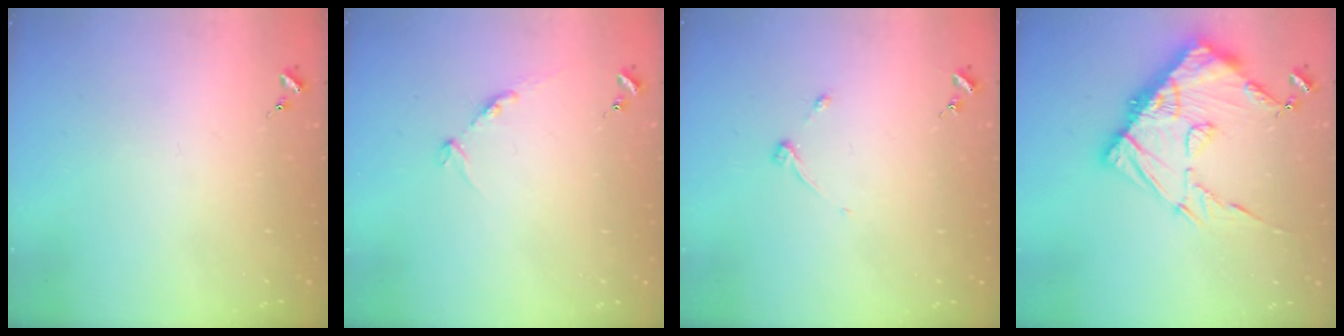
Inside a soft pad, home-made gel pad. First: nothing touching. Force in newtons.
{"total": 5.3, "press": 5.2, "slide": 0.7}
{"total": 3.8, "press": 3.8, "slide": 0.5}
{"total": 18.0, "press": 17.9, "slide": 1.6}